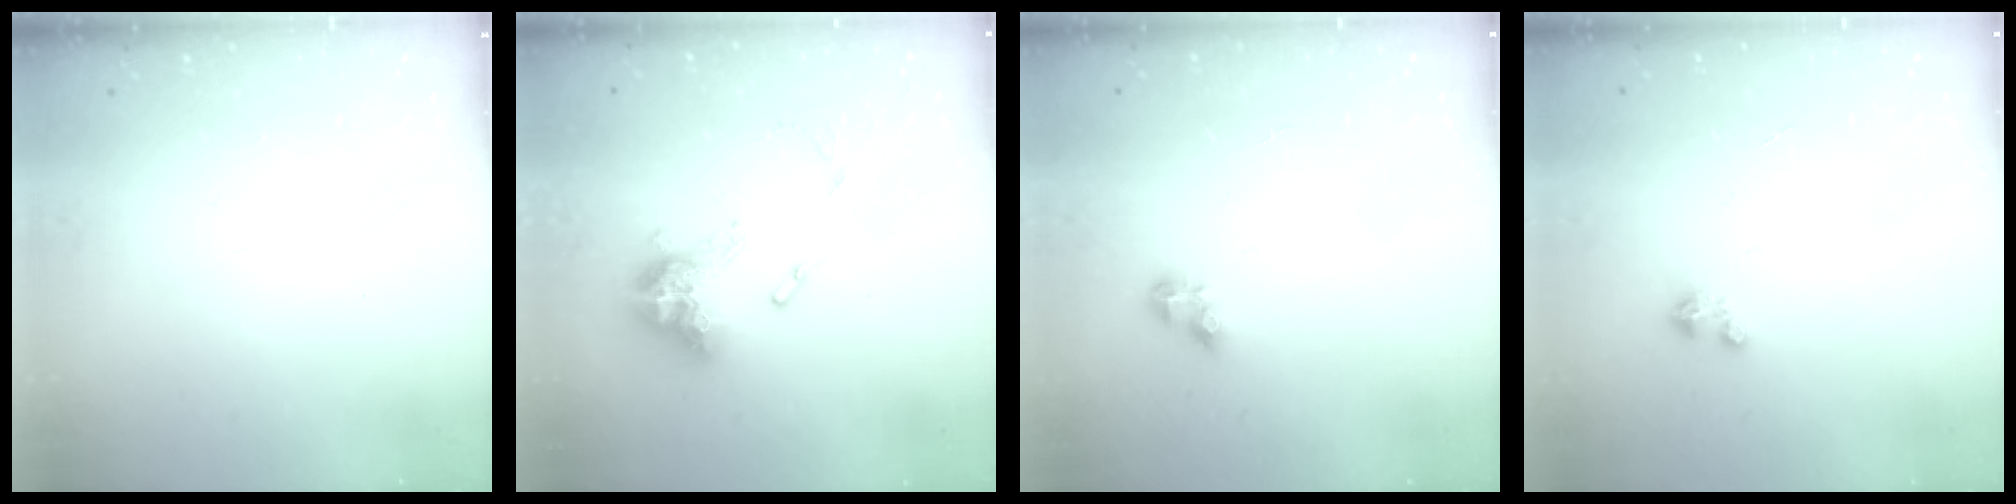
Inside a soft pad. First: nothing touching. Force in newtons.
{"total": 12.3, "press": 12.3, "slide": 1.2}
{"total": 4.8, "press": 4.7, "slide": 0.4}
{"total": 1.6, "press": 1.6, "slide": 0.2}